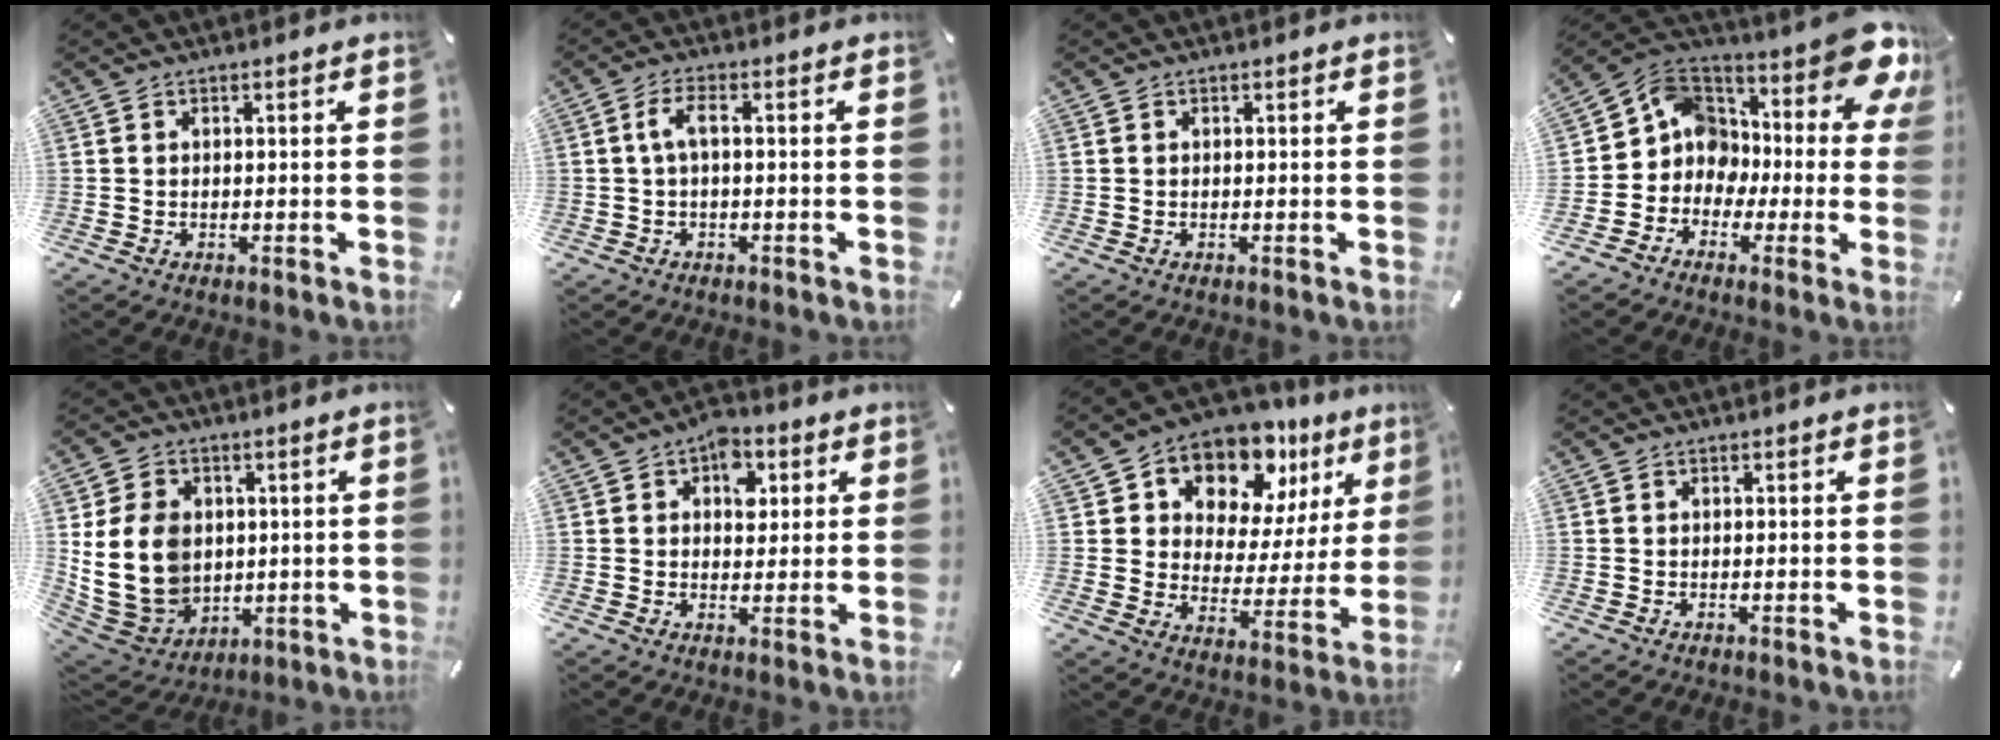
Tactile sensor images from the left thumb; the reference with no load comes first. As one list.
[{"total": 4.0, "force": [0.1, 1.2, 3.8], "torque": [-0.080, 0.008, -0.003]}, {"total": 0.0}, {"total": 13.8, "force": [2.7, 10.7, 8.2], "torque": [-0.150, -0.046, 0.035]}, {"total": 14.9, "force": [1.7, 12.4, 8.1], "torque": [-0.183, -0.018, 0.034]}, {"total": 6.9, "force": [2.2, 5.0, 4.2], "torque": [-0.043, -0.003, 0.030]}, {"total": 13.2, "force": [9.8, 7.5, 4.6], "torque": [-0.083, -0.087, 0.176]}, {"total": 0.0}]